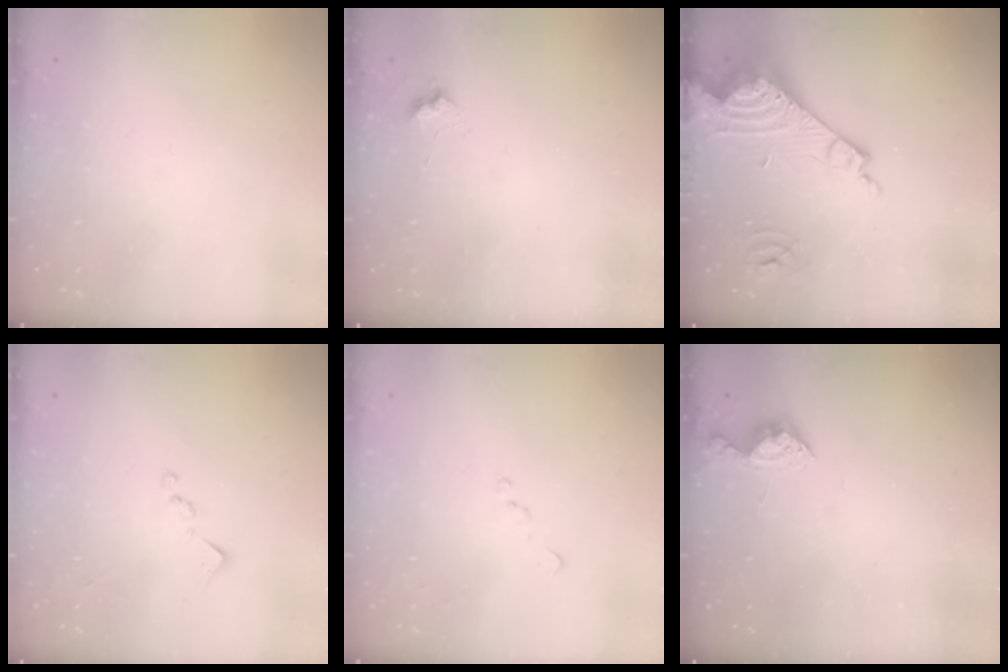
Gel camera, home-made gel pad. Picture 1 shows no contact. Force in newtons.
{"total": 4.1, "press": 4.0, "slide": 0.6}
{"total": 16.2, "press": 16.1, "slide": 2.0}
{"total": 9.2, "press": 9.2, "slide": 0.4}
{"total": 7.9, "press": 7.9, "slide": 0.8}
{"total": 5.8, "press": 5.7, "slide": 0.8}